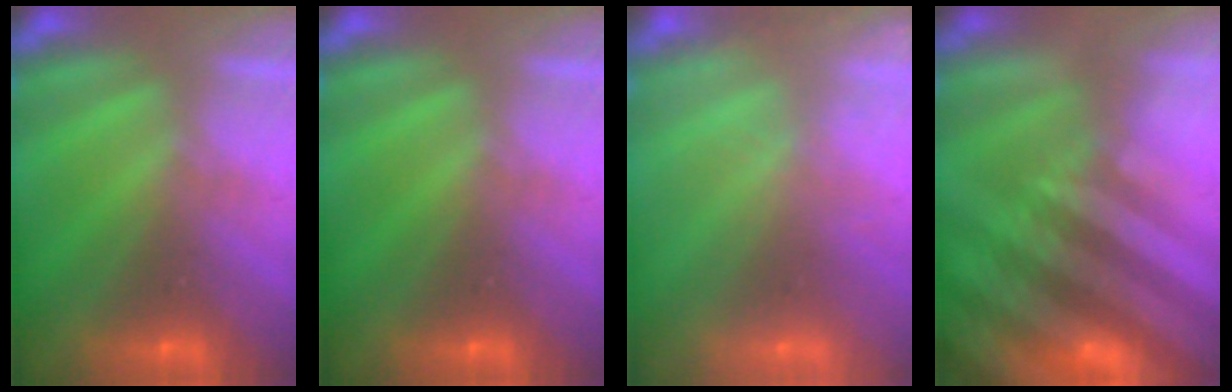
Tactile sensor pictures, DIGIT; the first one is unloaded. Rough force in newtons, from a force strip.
{"total": 0.0}
{"total": 1.9}
{"total": 9.4}